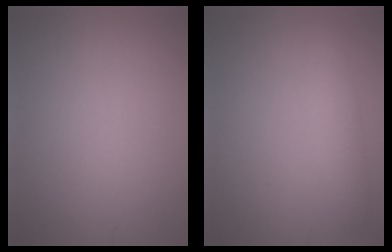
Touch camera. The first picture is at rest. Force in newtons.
{"total": 2.8, "press": 2.8, "slide": 0.1}